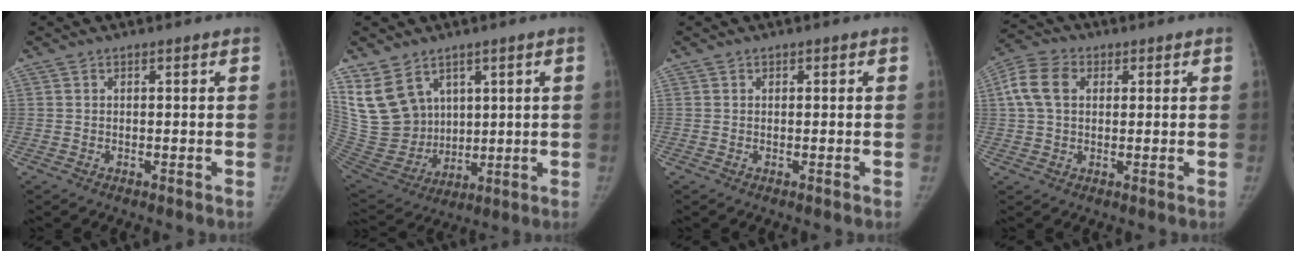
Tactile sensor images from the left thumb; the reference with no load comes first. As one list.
[{"total": 14.4, "force": [7.2, 10.8, 6.3], "torque": [-0.099, -0.022, 0.167]}, {"total": 0.0}, {"total": 8.2, "force": [1.9, 5.9, 5.4], "torque": [-0.107, 0.016, 0.031]}]